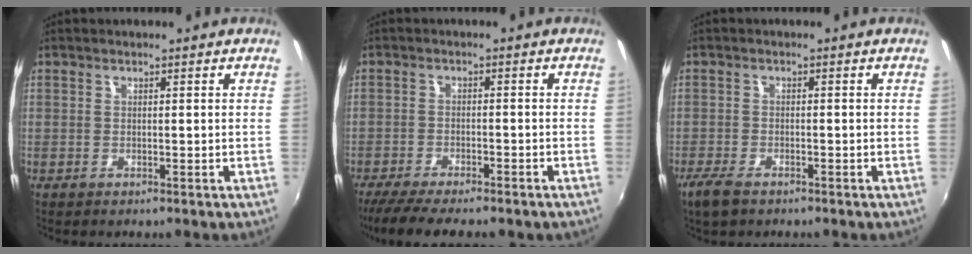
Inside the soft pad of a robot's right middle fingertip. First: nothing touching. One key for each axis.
{"total": 11.2, "fx": -9.3, "fy": 2.2, "fz": 5.9, "tx": -0.129, "ty": -0.033, "tz": -0.146}
{"total": 4.3, "fx": -3.2, "fy": 1.6, "fz": 2.4, "tx": -0.065, "ty": -0.013, "tz": -0.062}